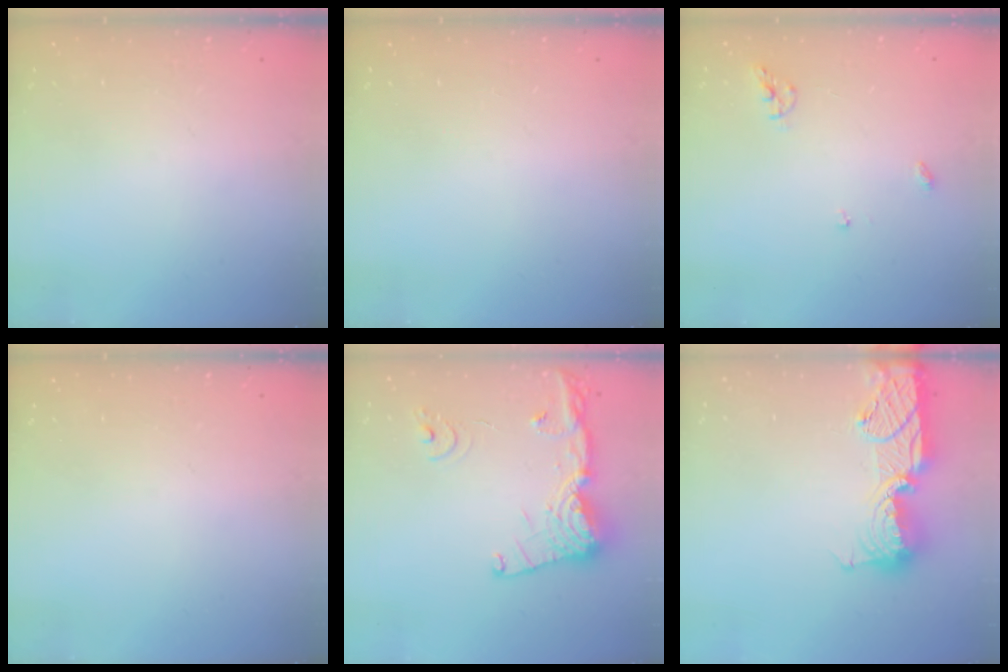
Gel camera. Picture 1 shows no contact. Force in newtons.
{"total": 0.0}
{"total": 6.2, "press": 6.2, "slide": 0.1}
{"total": 0.0}
{"total": 16.7, "press": 16.6, "slide": 1.9}
{"total": 17.0, "press": 16.3, "slide": 4.7}